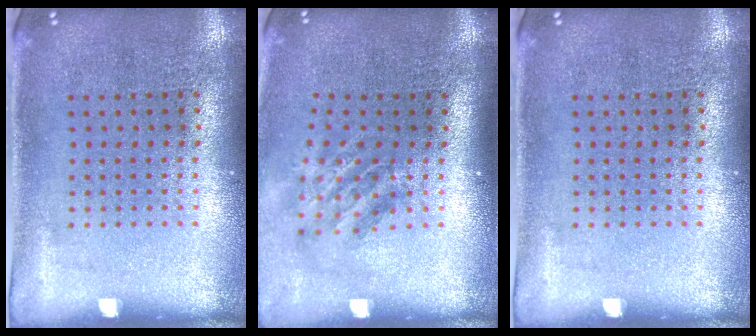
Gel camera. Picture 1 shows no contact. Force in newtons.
{"total": 1.9, "press": 1.3, "slide": 1.3}
{"total": 0.0}